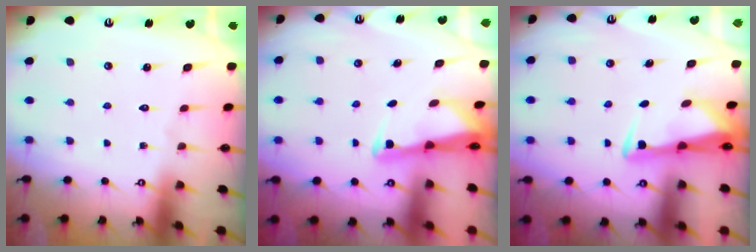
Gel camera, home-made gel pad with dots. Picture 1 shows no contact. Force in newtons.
{"total": 2.6, "press": 2.6, "slide": 0.5}
{"total": 3.0, "press": 2.8, "slide": 0.9}